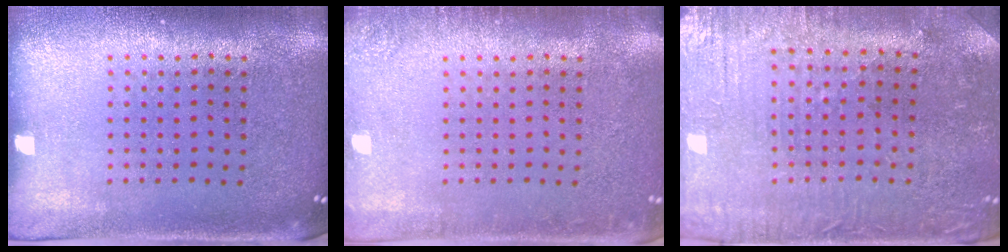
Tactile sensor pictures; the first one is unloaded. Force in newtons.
{"total": 1.5, "press": 1.5, "slide": 0.2}
{"total": 1.0, "press": 0.9, "slide": 0.4}